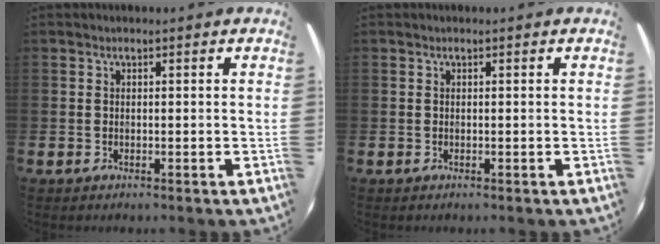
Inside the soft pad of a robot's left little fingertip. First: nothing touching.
{"total": 0.0}